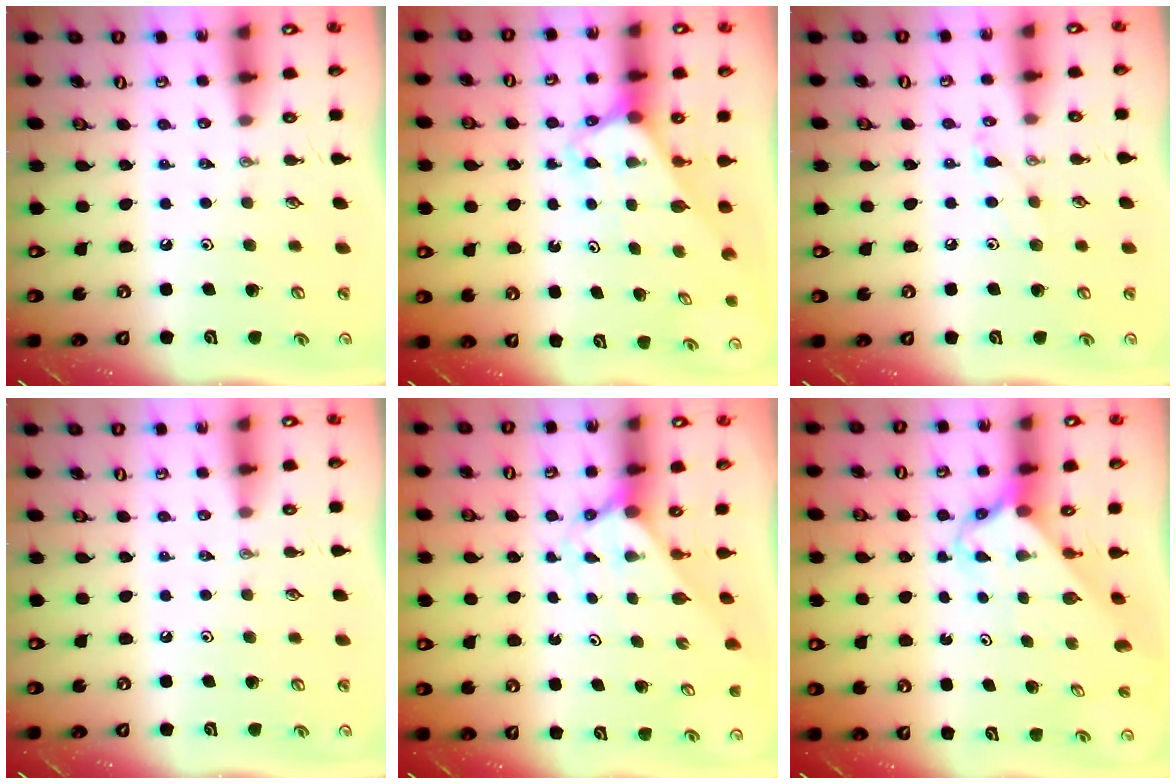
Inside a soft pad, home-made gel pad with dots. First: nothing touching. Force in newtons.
{"total": 2.7, "press": 2.7, "slide": 0.2}
{"total": 6.7, "press": 6.6, "slide": 0.8}
{"total": 0.0}
{"total": 2.1, "press": 2.1, "slide": 0.2}
{"total": 2.5, "press": 2.5, "slide": 0.1}